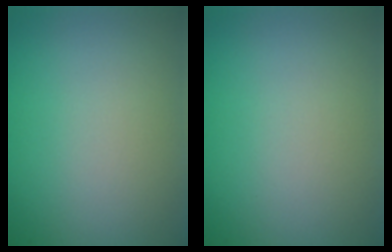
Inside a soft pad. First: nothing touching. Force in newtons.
{"total": 0.0}